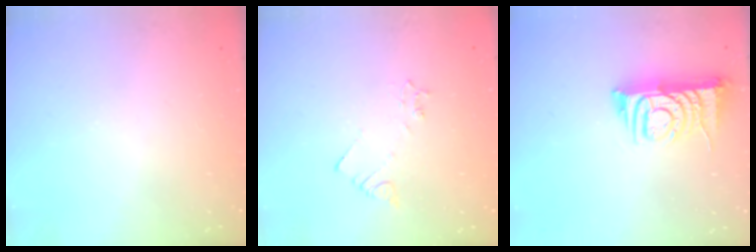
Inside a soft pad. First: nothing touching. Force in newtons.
{"total": 2.5, "press": 2.5, "slide": 0.3}
{"total": 9.0, "press": 8.9, "slide": 1.0}